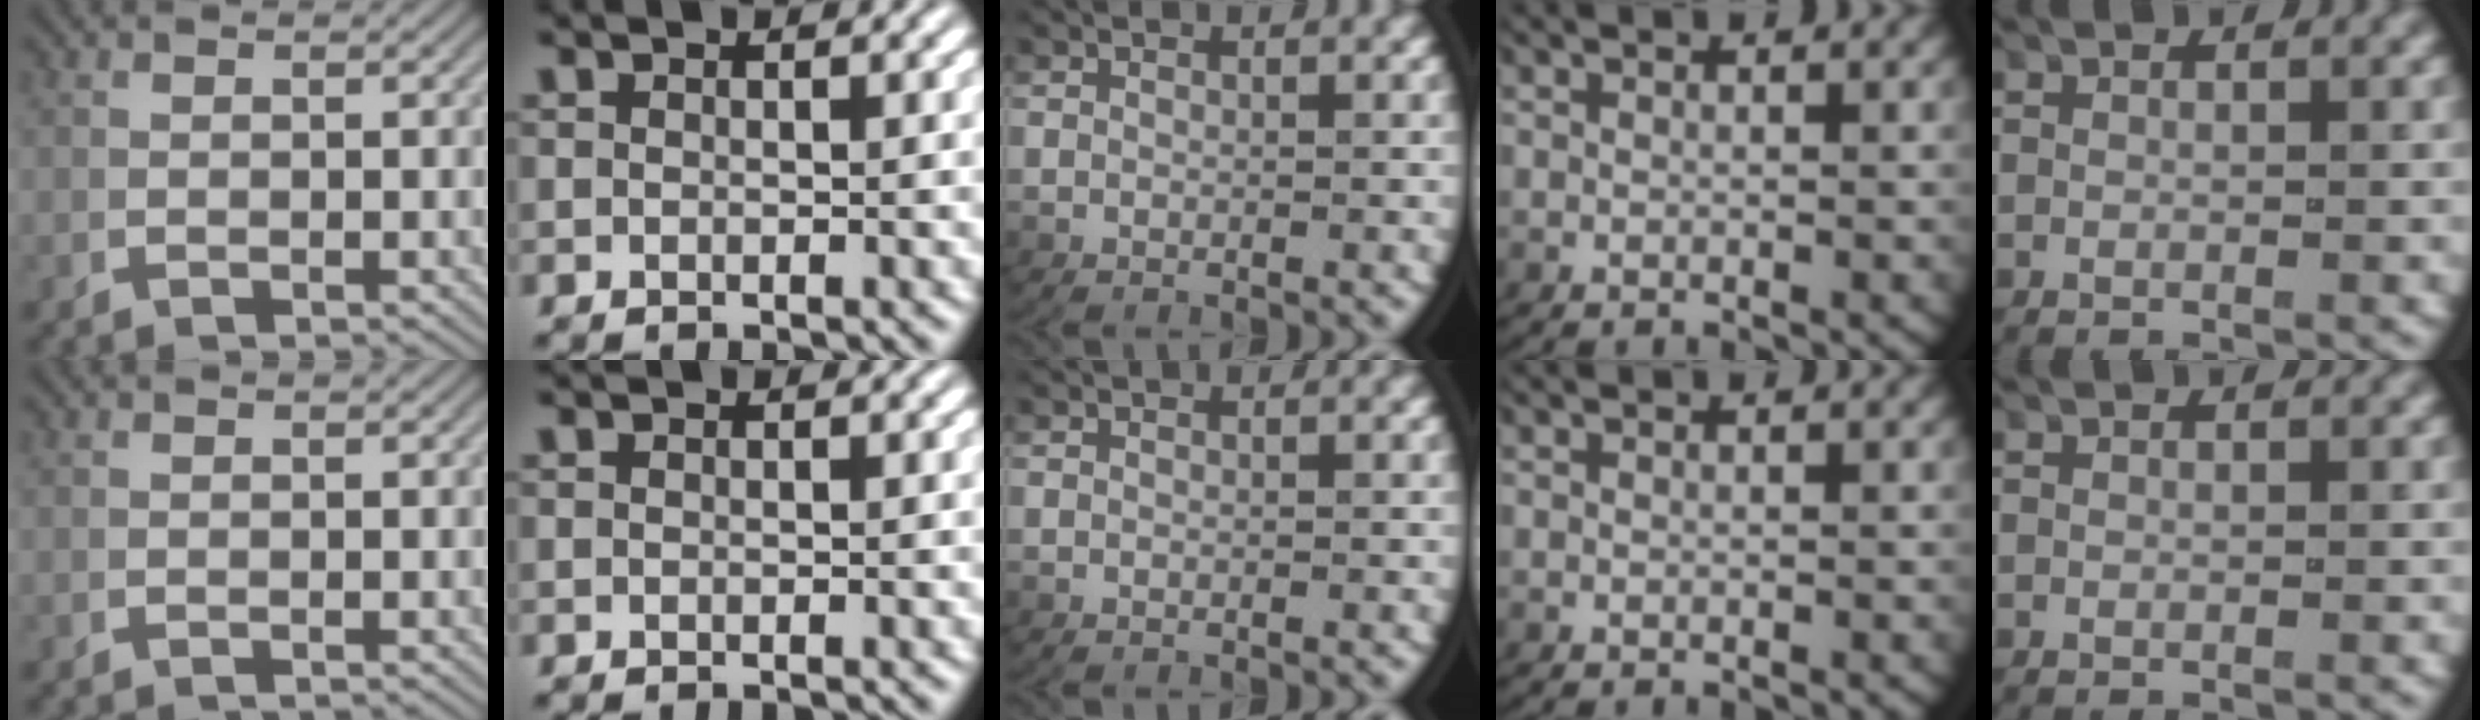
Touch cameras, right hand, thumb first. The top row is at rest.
{}